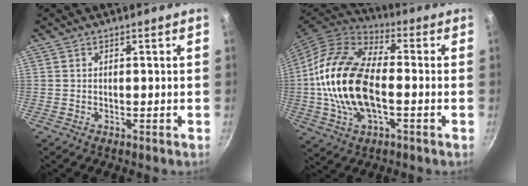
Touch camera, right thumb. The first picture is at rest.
{"total": 19.7, "force": [-1.7, 10.5, 16.5], "torque": [-0.310, 0.030, -0.044]}